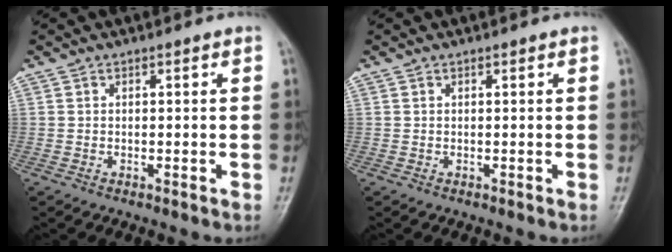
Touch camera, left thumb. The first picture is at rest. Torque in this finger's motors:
{"motor_torque": [-0.01, 0.04, 0.07, -0.03, 0.00]}